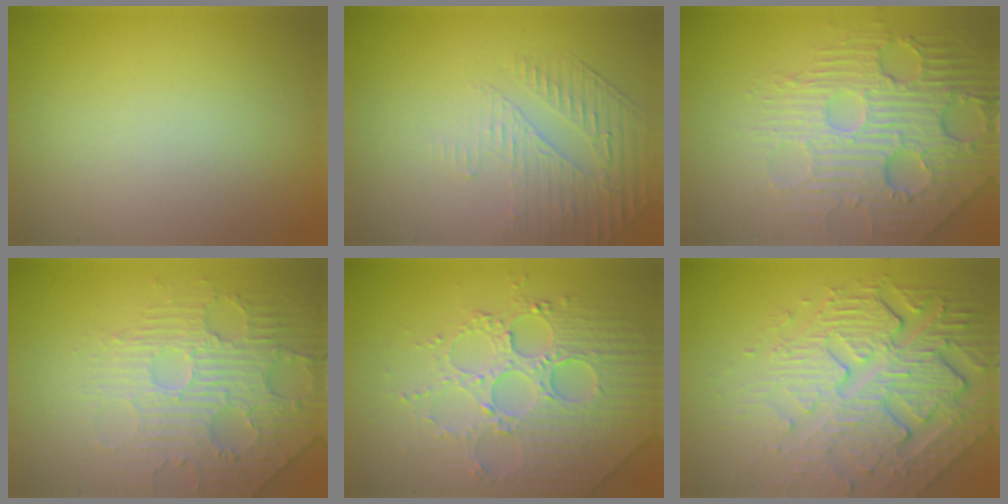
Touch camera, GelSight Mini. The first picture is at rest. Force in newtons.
{"total": 1.9, "press": 1.3, "slide": 1.3}
{"total": 6.9, "press": 5.2, "slide": 4.5}
{"total": 4.8, "press": 4.0, "slide": 2.8}
{"total": 5.1, "press": 4.9, "slide": 1.2}
{"total": 8.1, "press": 5.7, "slide": 5.8}